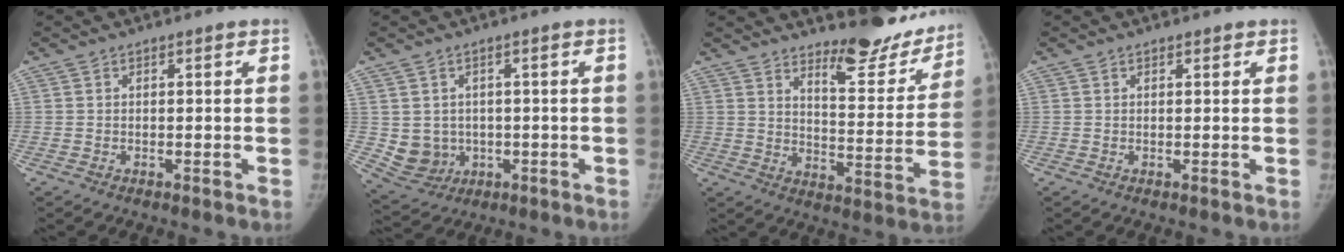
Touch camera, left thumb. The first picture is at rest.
{"total": 6.5, "force": [-0.1, 6.0, 2.5], "torque": [-0.024, -0.003, 0.017]}
{"total": 16.0, "force": [13.7, 4.8, 6.8], "torque": [-0.044, -0.121, 0.186]}
{"total": 0.9, "force": [0.7, 0.5, 0.1], "torque": [0.006, -0.004, 0.007]}